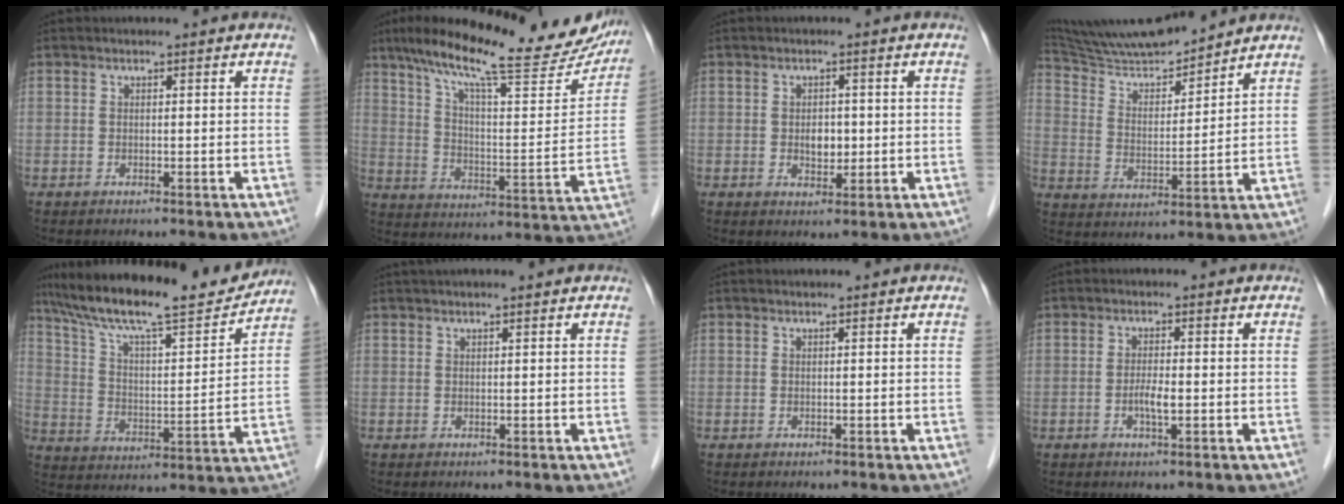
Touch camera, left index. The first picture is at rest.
{"total": 26.1, "force": [21.7, 4.5, 13.8], "torque": [-0.221, -0.007, 0.296]}
{"total": 2.7, "force": [0.0, 1.8, 2.0], "torque": [-0.032, 0.000, 0.004]}
{"total": 13.9, "force": [13.2, 0.6, 4.2], "torque": [-0.082, 0.006, 0.242]}
{"total": 20.3, "force": [17.9, 1.9, 9.4], "torque": [-0.168, 0.003, 0.284]}
{"total": 3.9, "force": [3.4, 0.1, 1.8], "torque": [-0.021, 0.033, 0.047]}
{"total": 0.0}
{"total": 2.2, "force": [-0.6, 0.4, 2.1], "torque": [-0.041, 0.000, -0.010]}